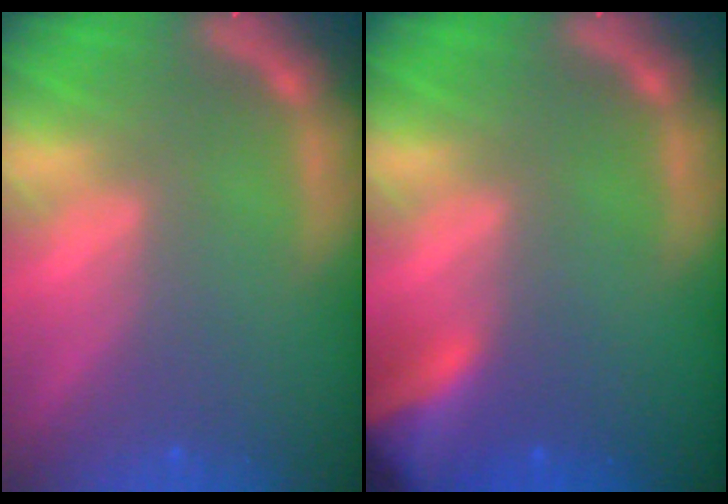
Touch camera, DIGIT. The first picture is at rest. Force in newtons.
{"total": 6.5}